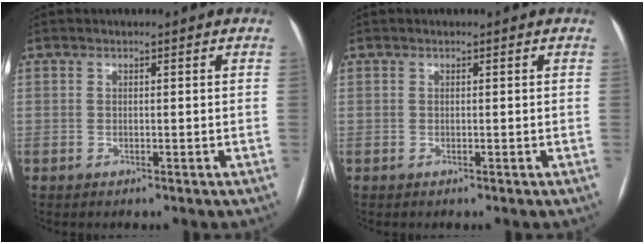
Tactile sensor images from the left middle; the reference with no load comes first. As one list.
[{"total": 0.0}]